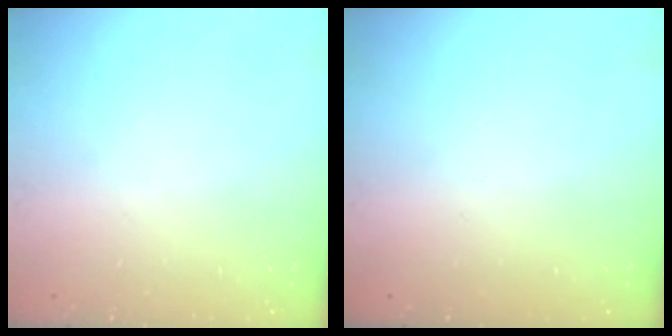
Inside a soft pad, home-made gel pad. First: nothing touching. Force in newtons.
{"total": 0.0}